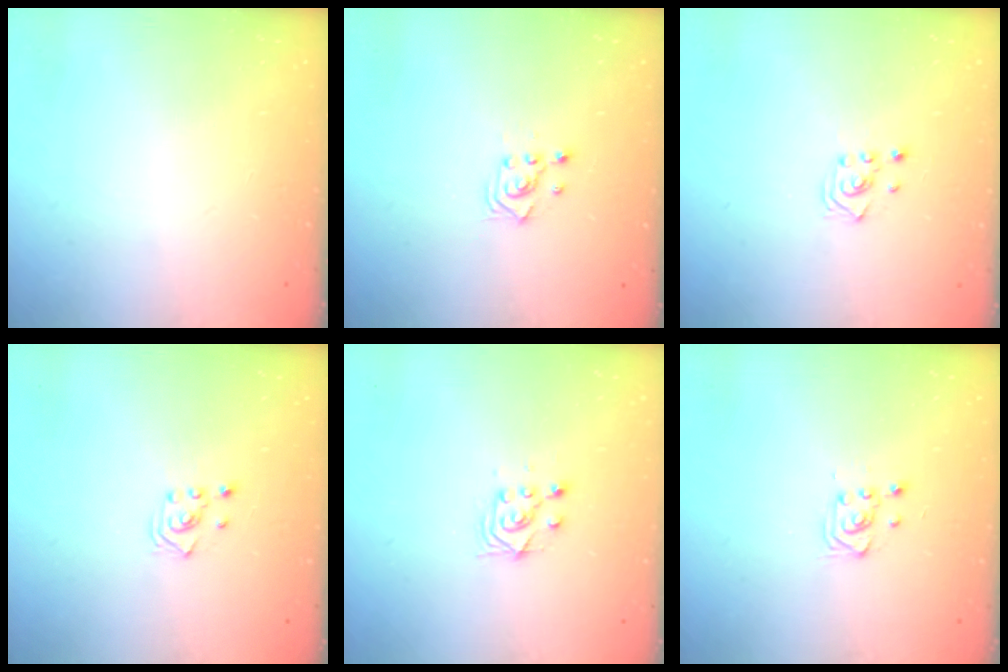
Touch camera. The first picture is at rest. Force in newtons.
{"total": 2.3, "press": 2.3, "slide": 0.3}
{"total": 2.6, "press": 2.4, "slide": 0.9}
{"total": 2.5, "press": 2.3, "slide": 1.0}
{"total": 4.9, "press": 4.8, "slide": 1.0}
{"total": 2.8, "press": 2.7, "slide": 0.7}